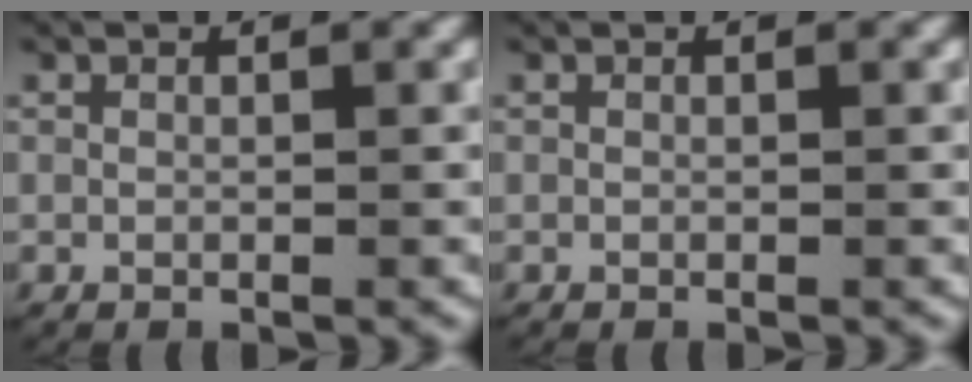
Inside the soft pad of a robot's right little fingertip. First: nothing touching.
{"total": 0.0}